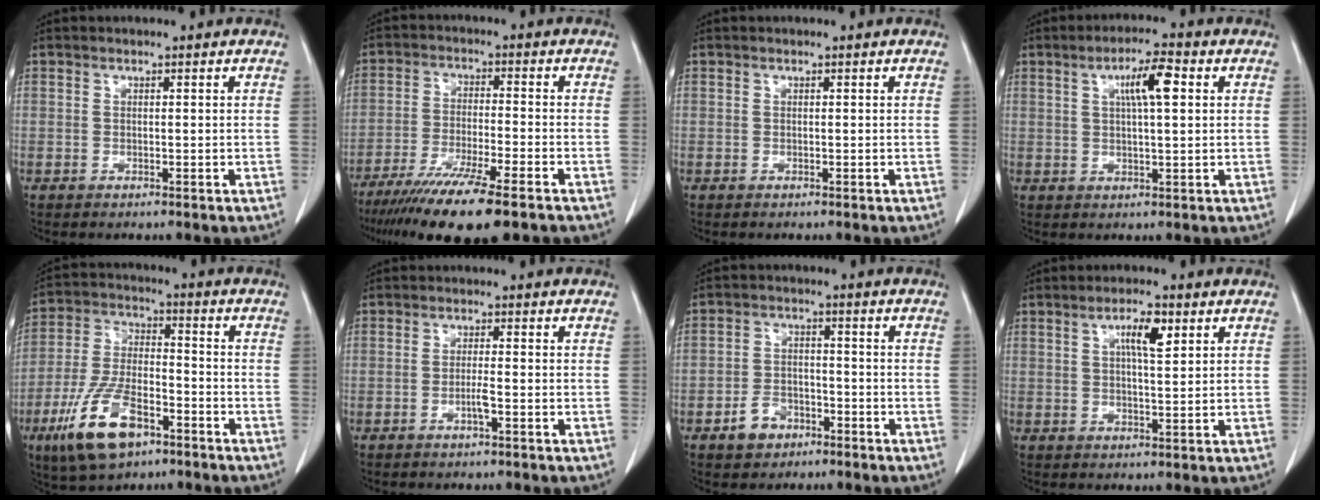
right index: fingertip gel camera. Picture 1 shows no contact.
{"total": 14.5, "force": [-10.8, 0.9, 9.7], "torque": [-0.170, -0.039, -0.176]}
{"total": 0.0}
{"total": 6.2, "force": [1.9, 0.9, 5.9], "torque": [-0.103, 0.009, 0.032]}
{"total": 13.2, "force": [-7.3, 5.1, 9.7], "torque": [-0.208, -0.005, -0.131]}
{"total": 2.0, "force": [-0.9, -0.1, 1.8], "torque": [-0.036, -0.001, -0.017]}
{"total": 4.9, "force": [-3.0, 3.4, 2.0], "torque": [-0.039, 0.011, -0.046]}
{"total": 5.0, "force": [2.1, 1.0, 4.4], "torque": [-0.078, 0.002, 0.035]}